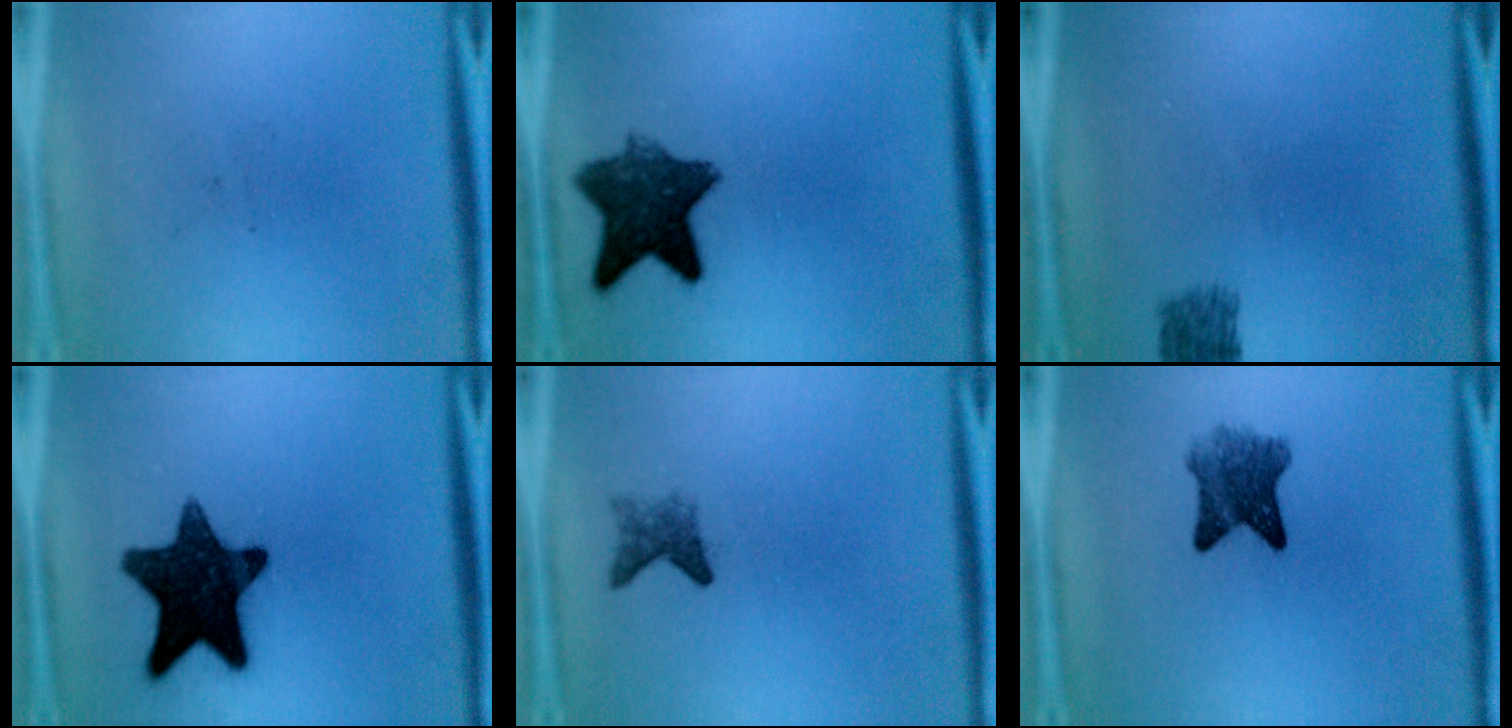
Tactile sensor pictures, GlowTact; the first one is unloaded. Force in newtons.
{"total": 9.3}
{"total": 2.5}
{"total": 14.9}
{"total": 2.1}
{"total": 5.2}